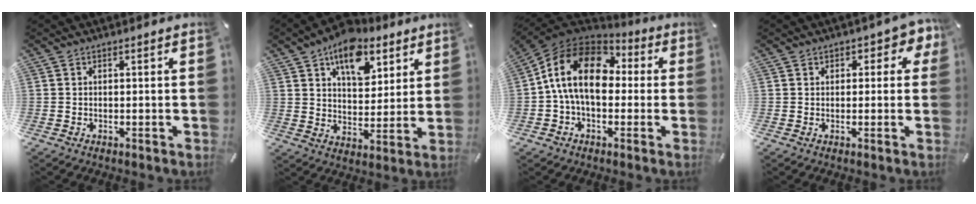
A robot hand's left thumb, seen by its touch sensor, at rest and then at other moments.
{"total": 12.6, "force": [7.6, 7.9, 6.3], "torque": [-0.086, -0.038, 0.133]}
{"total": 16.1, "force": [1.3, 11.2, 11.5], "torque": [-0.240, 0.020, 0.022]}
{"total": 3.5, "force": [1.3, 2.5, 2.0], "torque": [-0.011, 0.000, 0.015]}